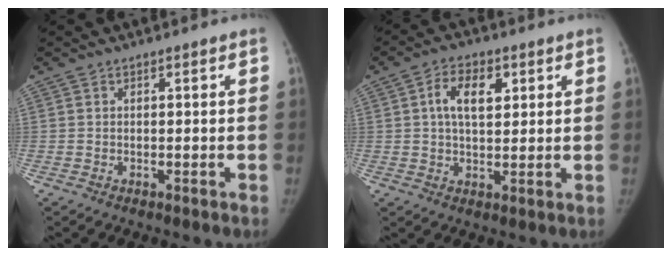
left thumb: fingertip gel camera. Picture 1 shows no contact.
{"total": 7.2, "force": [2.2, 4.1, 5.5], "torque": [-0.080, 0.000, 0.036]}